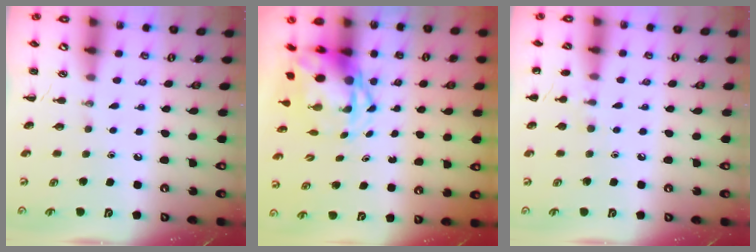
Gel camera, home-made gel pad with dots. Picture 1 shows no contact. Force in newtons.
{"total": 4.7, "press": 4.5, "slide": 1.1}
{"total": 6.3, "press": 6.1, "slide": 1.7}